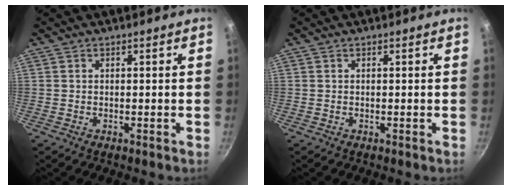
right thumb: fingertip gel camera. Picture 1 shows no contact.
{"total": 0.0}